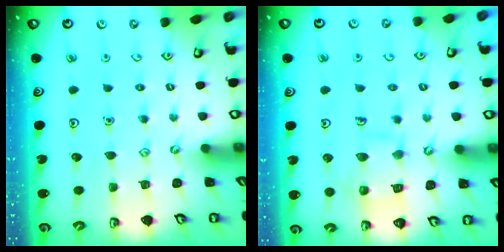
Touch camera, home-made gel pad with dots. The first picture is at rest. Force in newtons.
{"total": 10.1, "press": 10.1, "slide": 0.6}